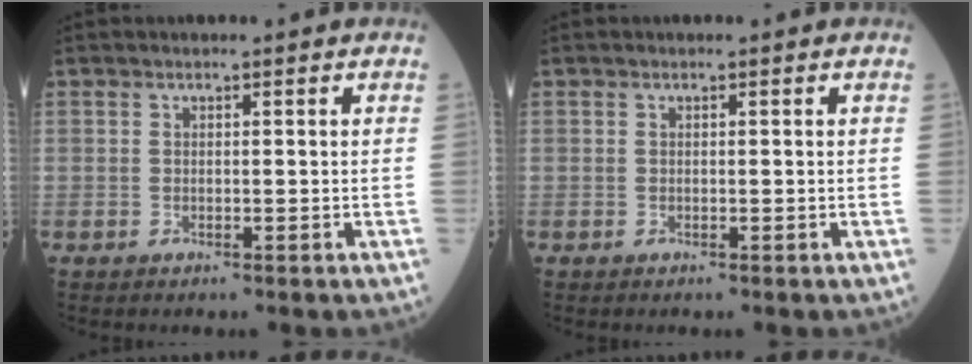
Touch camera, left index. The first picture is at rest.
{"total": 0.0}